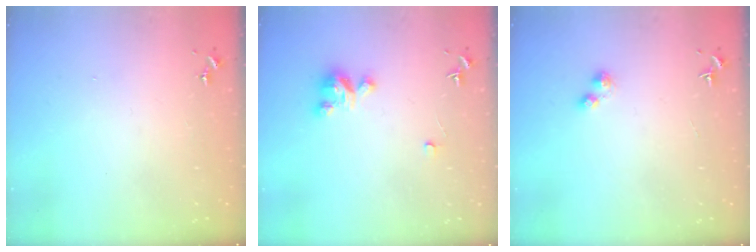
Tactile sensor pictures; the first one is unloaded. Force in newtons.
{"total": 4.9, "press": 4.9, "slide": 0.2}
{"total": 1.6, "press": 1.6, "slide": 0.2}